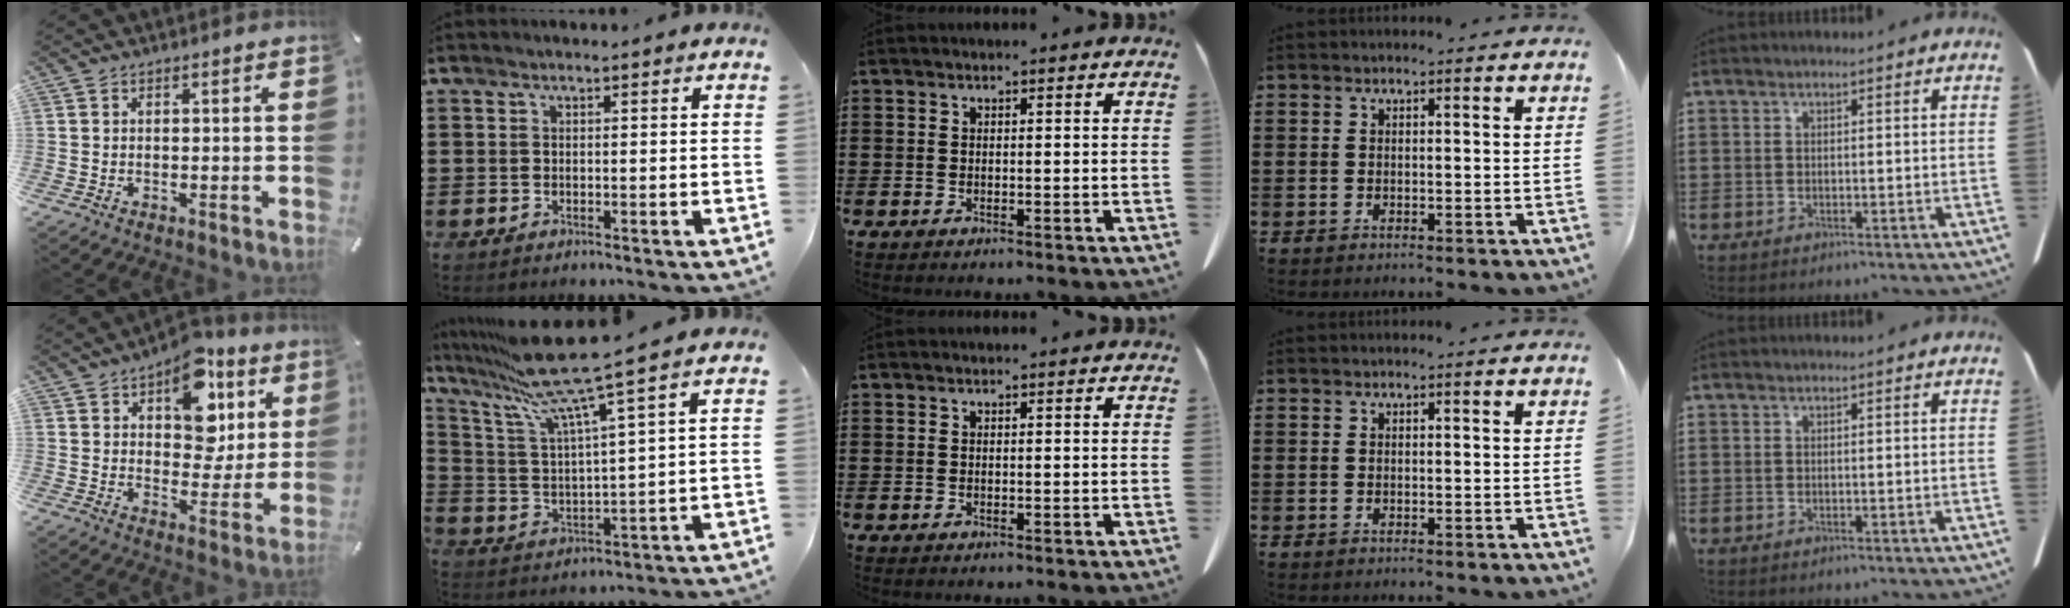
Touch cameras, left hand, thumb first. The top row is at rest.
{"thumb": {"total": 14.7, "force": [7.3, 9.5, 8.5], "torque": [-0.122, -0.034, 0.130]}, "index": {"total": 11.9, "force": [9.0, 0.0, 7.8], "torque": [-0.191, -0.043, 0.148]}}